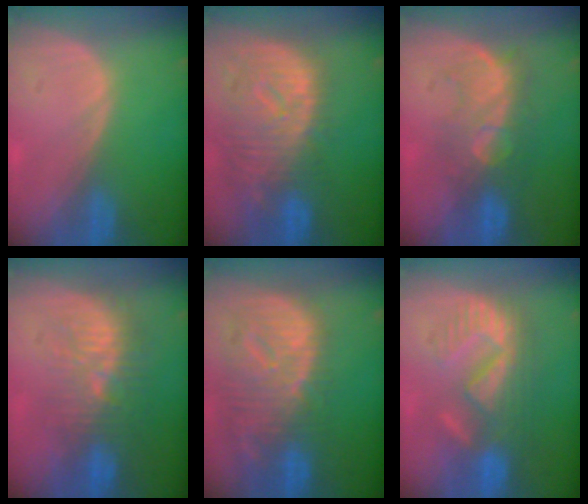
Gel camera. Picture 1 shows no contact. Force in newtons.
{"total": 12.0, "press": 10.4, "slide": 6.0}
{"total": 8.0, "press": 7.8, "slide": 1.9}
{"total": 9.5, "press": 9.1, "slide": 2.8}
{"total": 12.4, "press": 10.7, "slide": 6.3}
{"total": 9.2, "press": 8.9, "slide": 2.3}